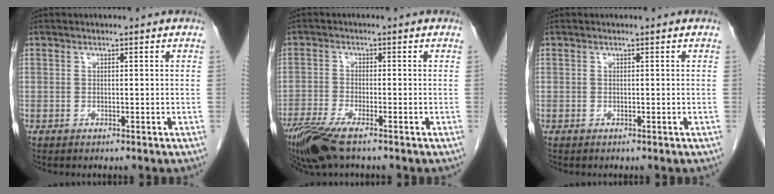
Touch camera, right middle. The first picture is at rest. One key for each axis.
{"total": 7.4, "fx": -5.3, "fy": 1.0, "fz": 5.1, "tx": -0.100, "ty": -0.020, "tz": -0.100}
{"total": 0.0}